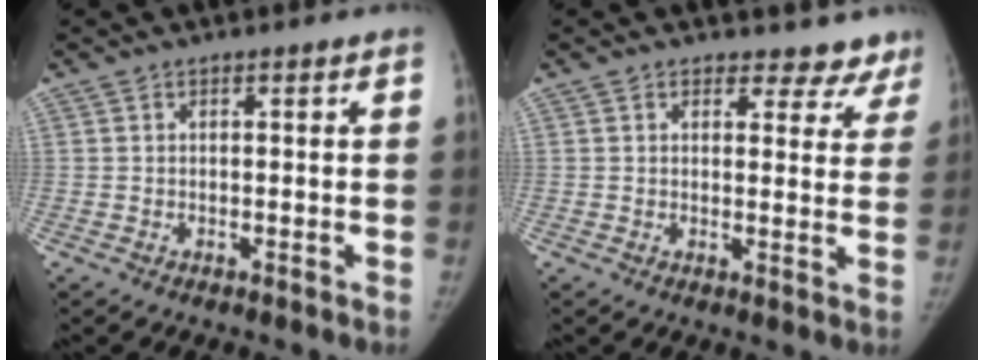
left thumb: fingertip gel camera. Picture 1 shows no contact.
{"total": 6.7, "force": [5.8, 3.2, 0.7], "torque": [0.041, -0.026, 0.051]}